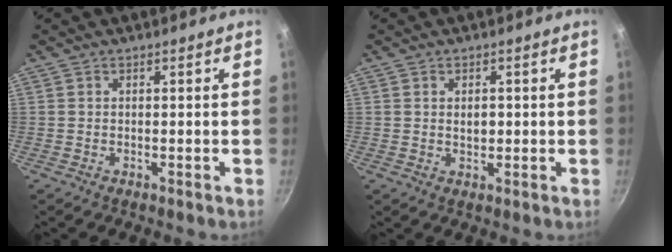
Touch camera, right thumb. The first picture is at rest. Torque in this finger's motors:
{"motor_torque": [-0.30, 0.03, 0.19, -0.02, 0.07]}